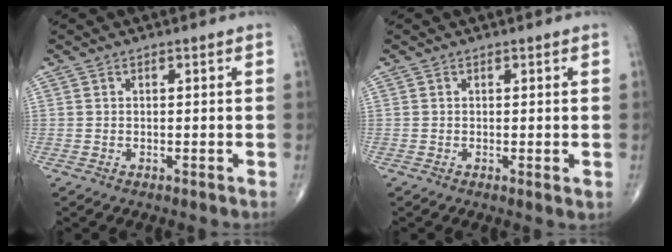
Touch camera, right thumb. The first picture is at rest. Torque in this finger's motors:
{"motor_torque": [-0.20, 0.15, -0.18, -0.23, 0.01]}